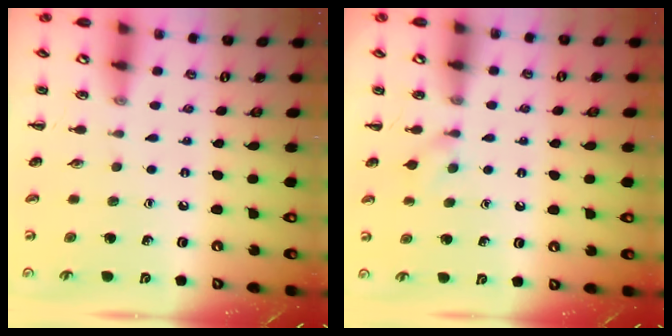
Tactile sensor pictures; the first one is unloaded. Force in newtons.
{"total": 3.5, "press": 3.3, "slide": 1.4}